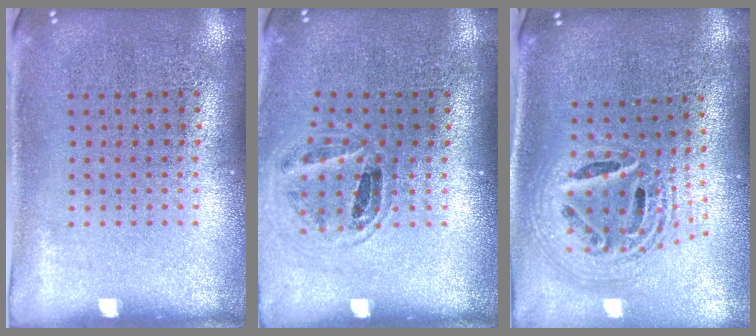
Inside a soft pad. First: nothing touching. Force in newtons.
{"total": 0.9, "press": 0.9, "slide": 0.2}
{"total": 2.3, "press": 1.8, "slide": 1.5}